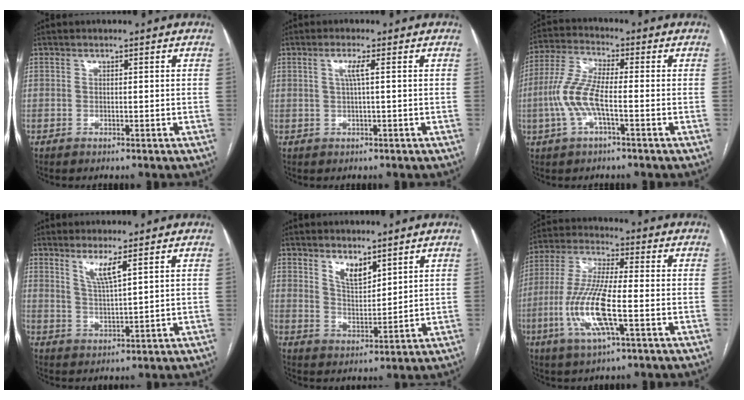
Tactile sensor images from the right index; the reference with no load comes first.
{"total": 2.2, "force": [0.5, -0.3, 2.1], "torque": [-0.043, 0.002, 0.008]}
{"total": 8.3, "force": [-1.9, 1.8, 7.9], "torque": [-0.184, 0.011, -0.045]}
{"total": 4.2, "force": [2.6, -0.2, 3.2], "torque": [-0.064, -0.015, 0.053]}
{"total": 4.9, "force": [3.6, 1.9, 2.8], "torque": [-0.055, -0.010, 0.073]}
{"total": 12.5, "force": [-3.5, 1.7, 11.8], "torque": [-0.254, -0.011, -0.069]}